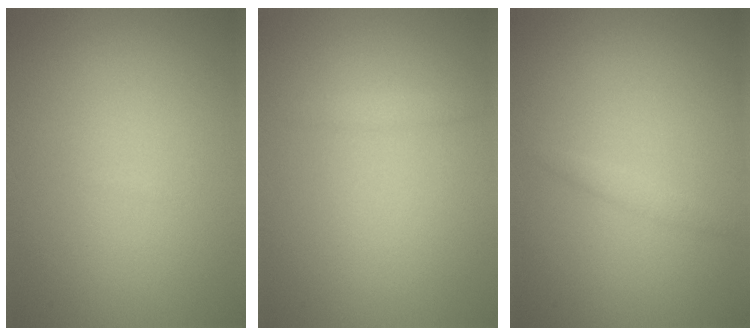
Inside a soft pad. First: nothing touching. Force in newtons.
{"total": 0.8, "press": 0.8, "slide": 0.0}
{"total": 0.9, "press": 0.9, "slide": 0.1}